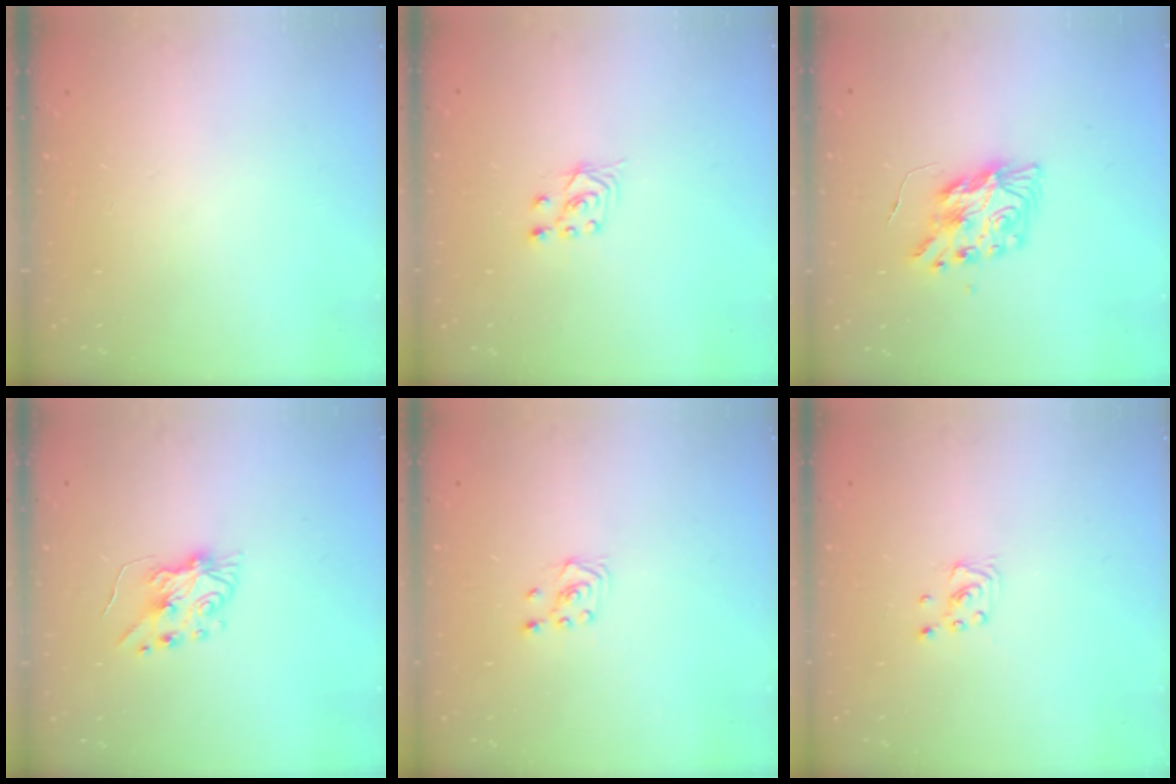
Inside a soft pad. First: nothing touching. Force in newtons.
{"total": 3.0, "press": 2.8, "slide": 0.9}
{"total": 9.8, "press": 9.8, "slide": 0.9}
{"total": 6.6, "press": 6.6, "slide": 0.7}
{"total": 2.3, "press": 2.2, "slide": 0.6}
{"total": 2.1, "press": 2.1, "slide": 0.2}